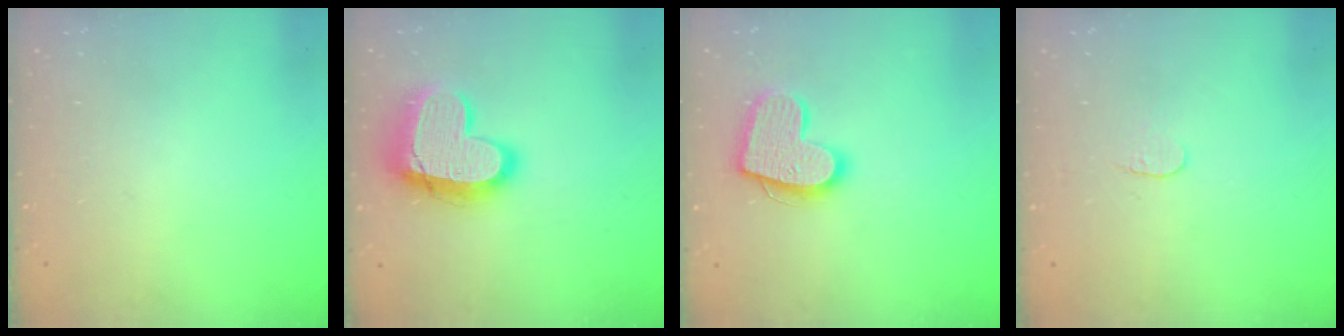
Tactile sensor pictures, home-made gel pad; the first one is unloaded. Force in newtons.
{"total": 18.2, "press": 18.2, "slide": 1.4}
{"total": 14.8, "press": 14.8, "slide": 1.0}
{"total": 3.8, "press": 3.7, "slide": 0.4}